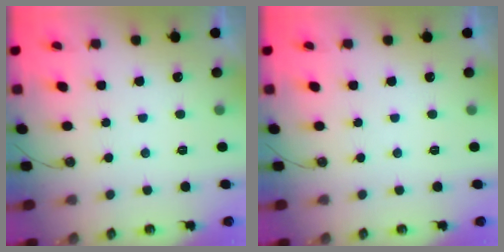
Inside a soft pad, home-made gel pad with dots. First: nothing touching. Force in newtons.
{"total": 0.0}